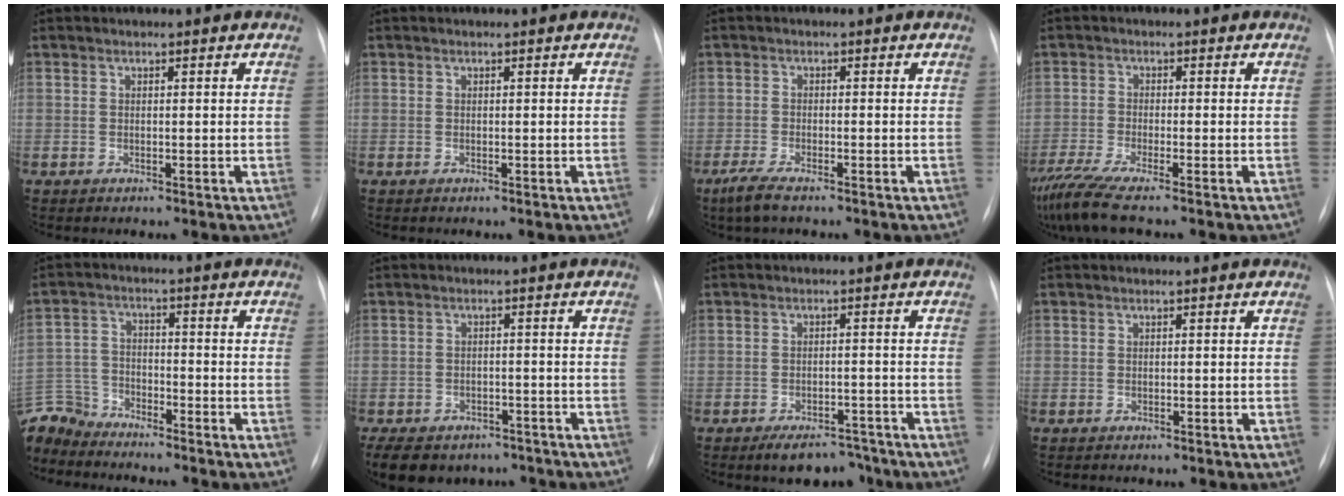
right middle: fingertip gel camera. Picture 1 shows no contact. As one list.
[{"total": 0.0}, {"total": 3.8, "force": [-2.7, 0.7, 2.6], "torque": [-0.062, -0.011, -0.049]}, {"total": 7.6, "force": [-6.1, -0.2, 4.6], "torque": [-0.091, -0.022, -0.111]}, {"total": 9.6, "force": [-9.1, 3.0, 0.8], "torque": [-0.029, 0.009, -0.181]}, {"total": 19.0, "force": [-12.9, 12.0, 7.2], "torque": [-0.221, -0.011, -0.161]}, {"total": 6.2, "force": [-5.0, 2.9, 2.5], "torque": [-0.029, 0.003, -0.071]}, {"total": 0.5, "force": [-0.4, 0.1, 0.2], "torque": [-0.009, -0.001, -0.007]}]